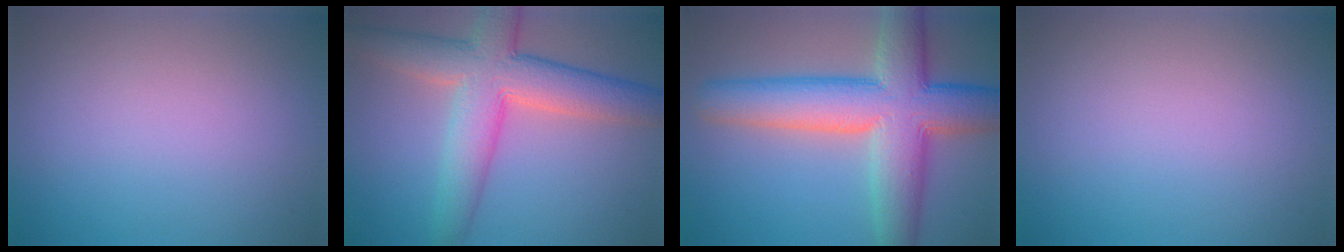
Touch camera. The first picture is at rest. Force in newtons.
{"total": 8.5, "press": 8.5, "slide": 0.5}
{"total": 10.8, "press": 10.8, "slide": 0.6}
{"total": 0.0}